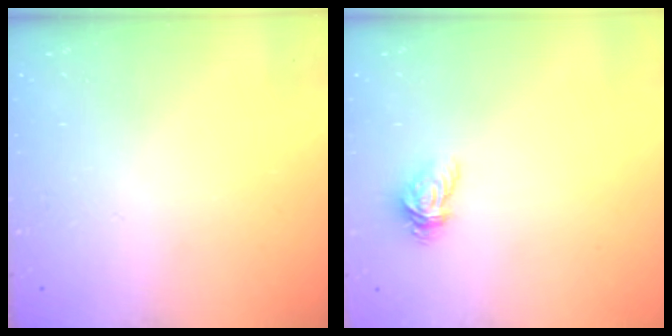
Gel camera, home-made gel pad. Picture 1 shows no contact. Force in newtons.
{"total": 3.8, "press": 3.8, "slide": 0.4}